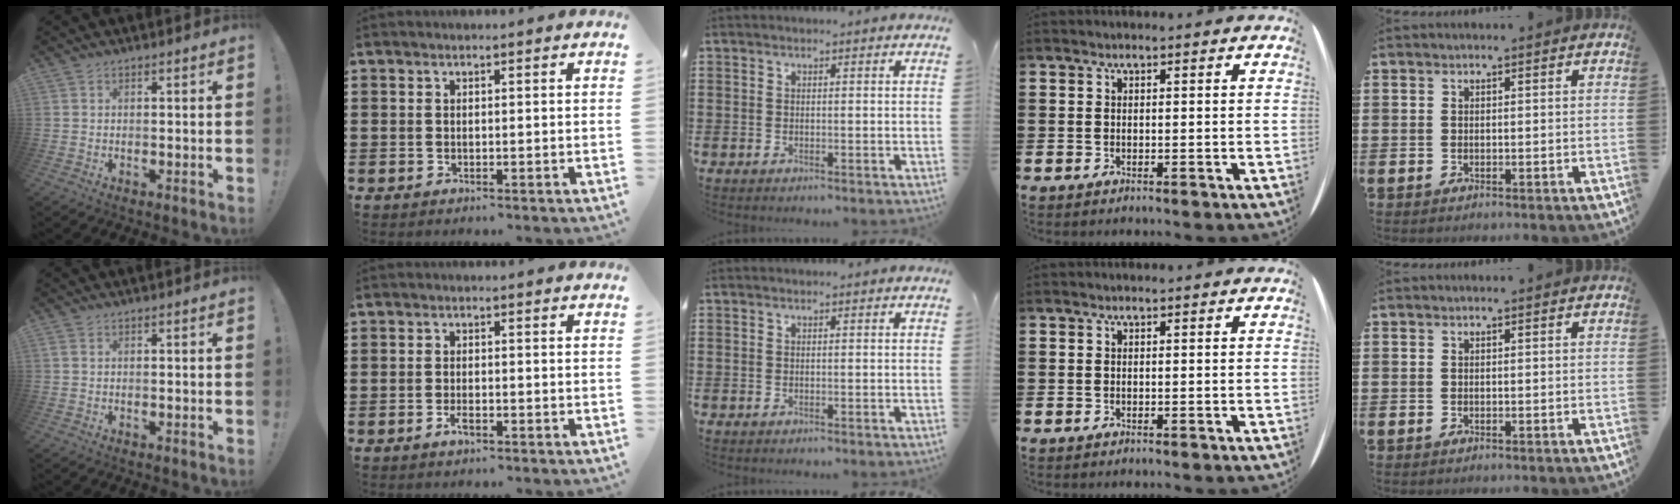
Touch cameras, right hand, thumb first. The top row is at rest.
{"thumb": {"total": 1.0, "force": [0.3, 0.8, 0.5], "torque": [-0.011, 0.004, 0.005]}, "index": {"total": 2.0, "force": [-1.0, 0.7, 1.6], "torque": [-0.035, -0.004, -0.020]}}